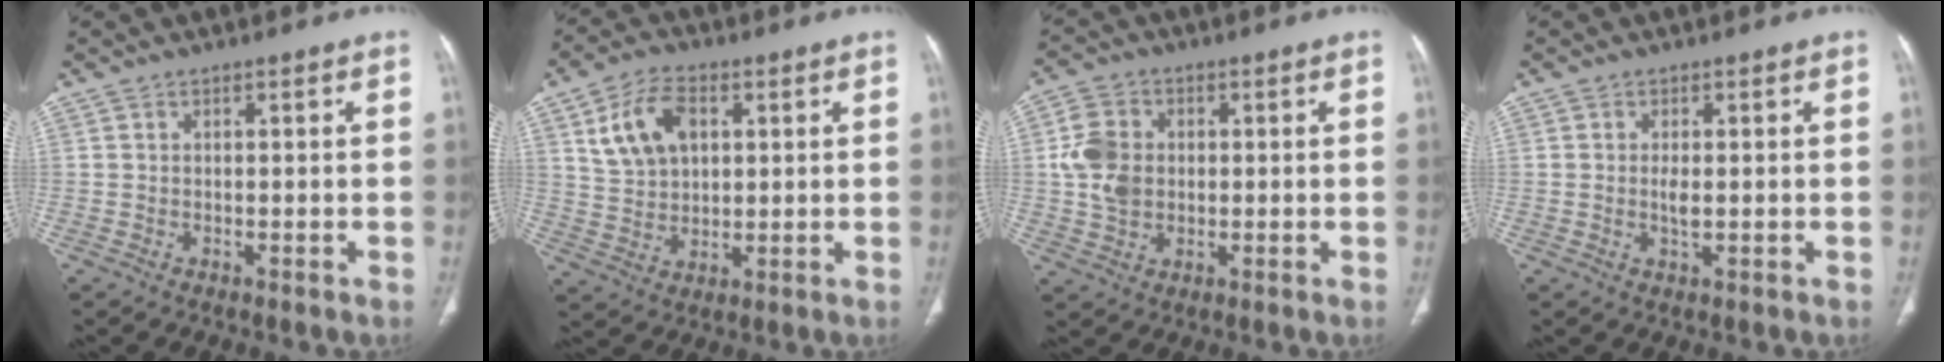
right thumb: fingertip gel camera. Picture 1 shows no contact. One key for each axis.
{"total": 10.6, "fx": 3.8, "fy": 6.9, "fz": 7.1, "tx": -0.116, "ty": -0.001, "tz": 0.074}
{"total": 8.4, "fx": 0.5, "fy": 6.6, "fz": 5.2, "tx": -0.089, "ty": 0.004, "tz": 0.010}
{"total": 2.0, "fx": 0.1, "fy": 0.7, "fz": 1.9, "tx": -0.040, "ty": -0.004, "tz": 0.004}